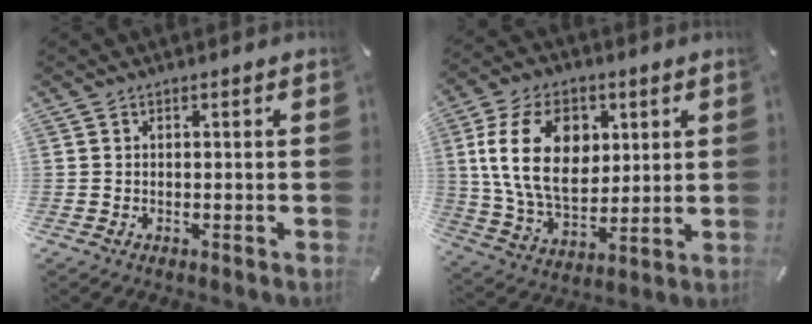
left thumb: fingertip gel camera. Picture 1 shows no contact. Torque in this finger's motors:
{"motor_torque": [0.84, 0.83, 2.32, -0.45, 0.74]}